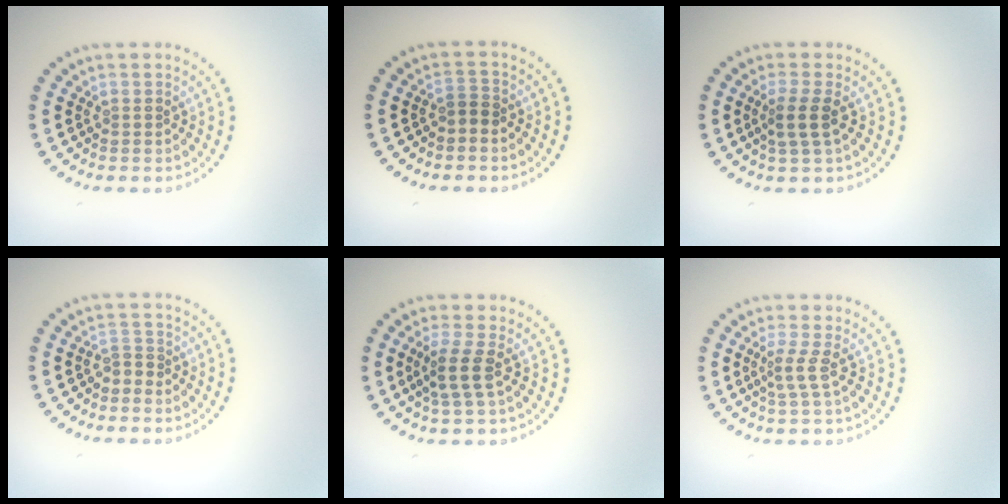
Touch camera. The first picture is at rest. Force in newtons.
{"total": 1.3, "press": 1.0, "slide": 0.8}
{"total": 2.2, "press": 1.9, "slide": 1.2}
{"total": 1.0, "press": 0.7, "slide": 0.7}
{"total": 2.3, "press": 1.9, "slide": 1.4}
{"total": 2.0, "press": 1.3, "slide": 1.5}